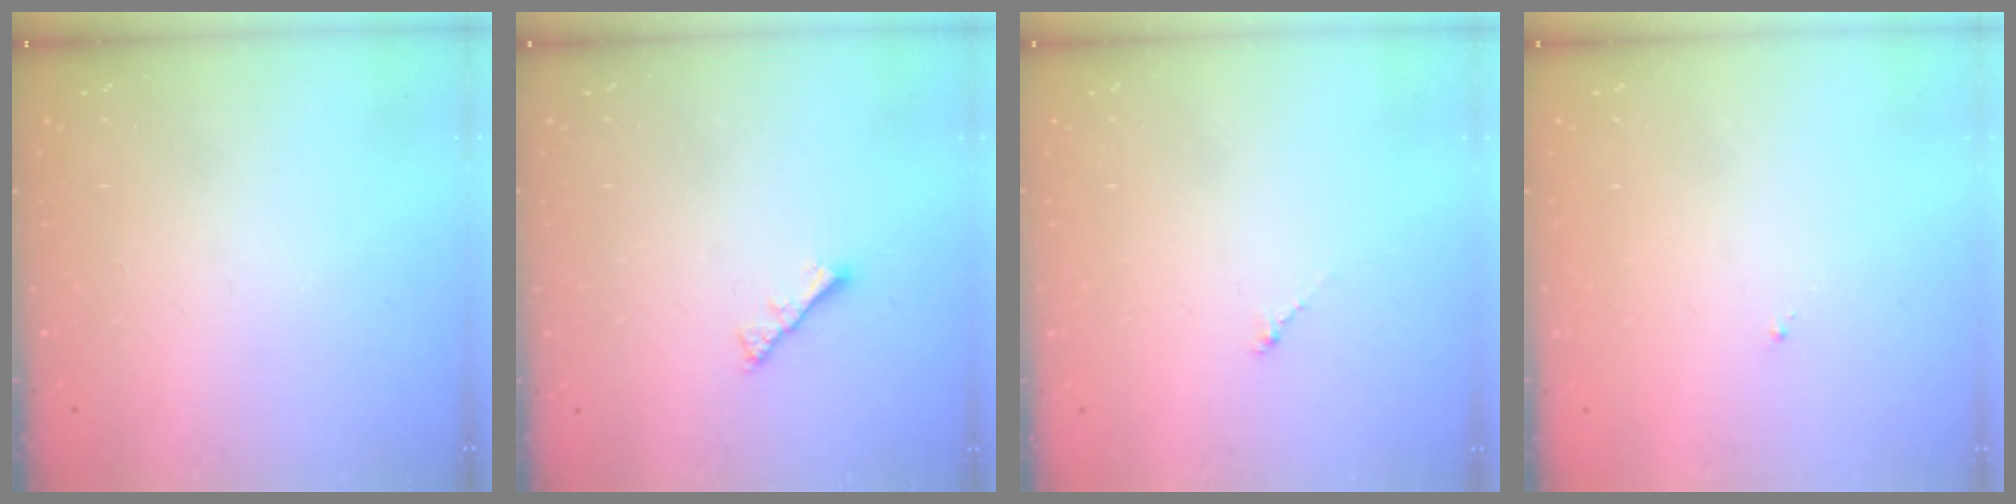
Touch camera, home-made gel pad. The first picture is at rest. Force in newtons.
{"total": 2.8, "press": 2.8, "slide": 0.6}
{"total": 0.8, "press": 0.6, "slide": 0.4}
{"total": 0.8, "press": 0.7, "slide": 0.3}